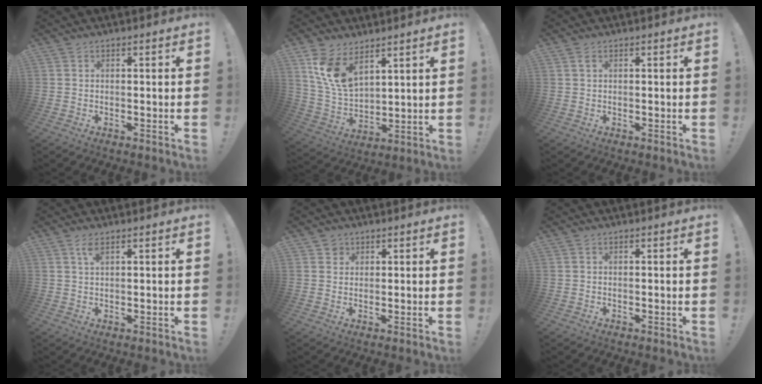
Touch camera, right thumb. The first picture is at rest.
{"total": 11.8, "force": [7.5, 6.4, 6.6], "torque": [-0.136, -0.038, 0.147]}
{"total": 1.1, "force": [0.5, 0.6, 0.8], "torque": [-0.018, 0.002, 0.009]}
{"total": 2.6, "force": [1.4, 0.7, 2.1], "torque": [-0.038, -0.003, 0.023]}
{"total": 2.2, "force": [1.3, 1.8, 0.2], "torque": [0.001, -0.004, 0.021]}
{"total": 0.0}